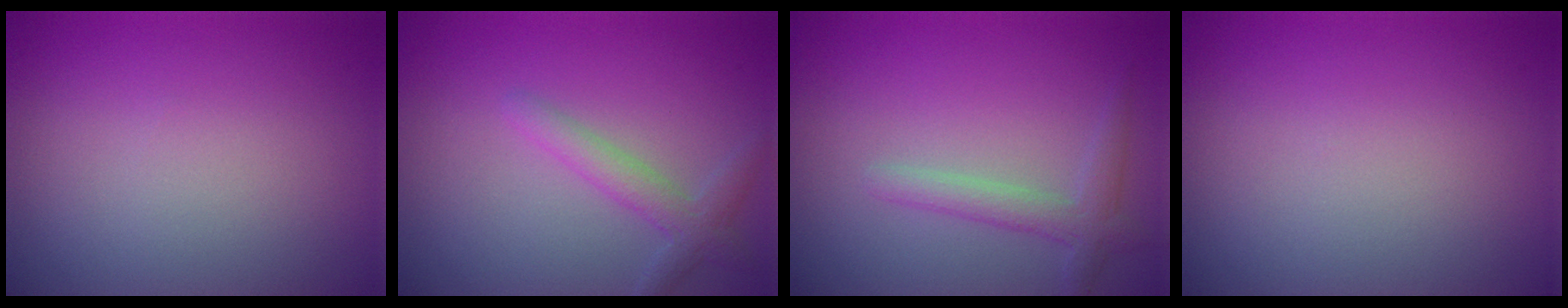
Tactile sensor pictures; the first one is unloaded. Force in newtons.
{"total": 2.5, "press": 2.5, "slide": 0.1}
{"total": 2.3, "press": 2.3, "slide": 0.2}
{"total": 0.0}